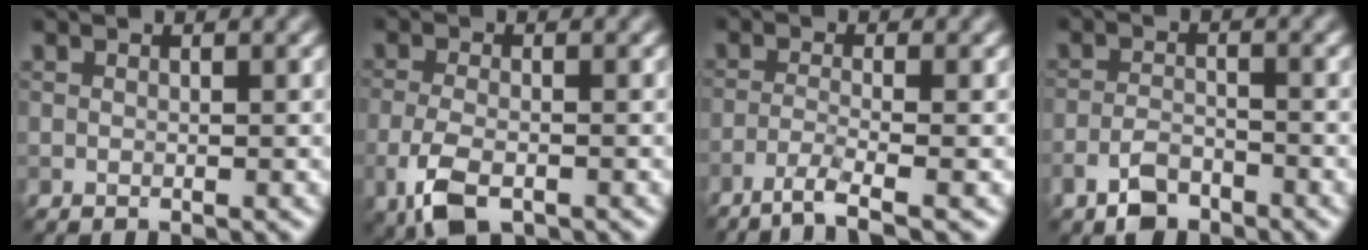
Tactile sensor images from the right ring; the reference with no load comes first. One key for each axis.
{"total": 4.8, "fx": -2.4, "fy": 2.1, "fz": 3.6, "tx": -0.086, "ty": -0.013, "tz": -0.052}
{"total": 3.1, "fx": -2.0, "fy": 0.3, "fz": 2.3, "tx": -0.040, "ty": 0.000, "tz": -0.054}
{"total": 3.3, "fx": -2.4, "fy": 1.4, "fz": 1.6, "tx": -0.030, "ty": 0.001, "tz": -0.055}